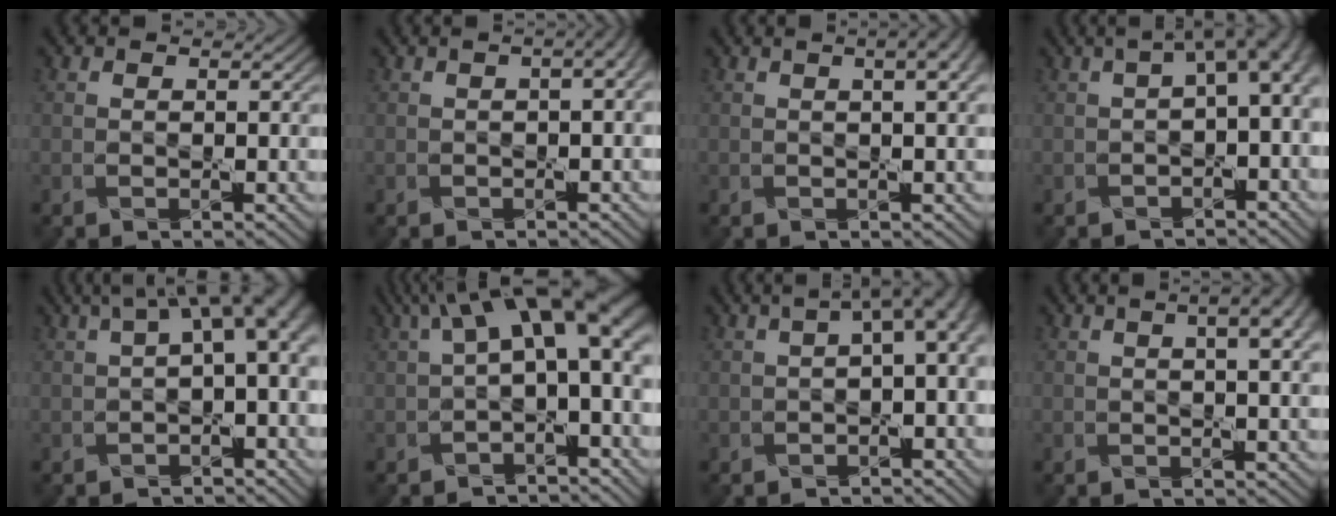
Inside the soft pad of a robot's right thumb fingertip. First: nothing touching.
{"total": 4.6, "force": [1.0, 1.8, 4.1], "torque": [-0.051, 0.018, 0.001]}
{"total": 4.8, "force": [1.9, 1.4, 4.2], "torque": [-0.048, 0.010, 0.010]}
{"total": 6.3, "force": [0.4, 2.7, 5.7], "torque": [-0.080, 0.006, 0.007]}
{"total": 7.3, "force": [1.3, 2.7, 6.7], "torque": [-0.094, 0.016, 0.021]}
{"total": 11.9, "force": [2.5, 5.0, 10.5], "torque": [-0.155, 0.009, 0.044]}
{"total": 5.7, "force": [0.5, 2.2, 5.3], "torque": [-0.070, 0.009, 0.007]}
{"total": 6.6, "force": [2.5, 2.1, 5.7], "torque": [-0.059, 0.015, 0.018]}